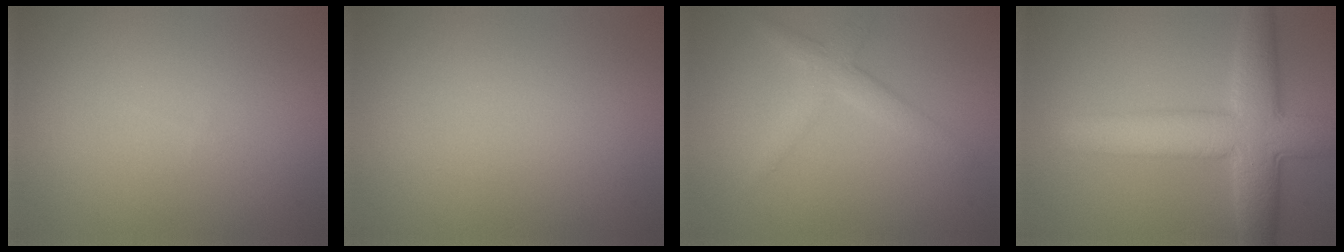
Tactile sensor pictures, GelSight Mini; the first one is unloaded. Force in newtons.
{"total": 0.0}
{"total": 2.6, "press": 2.6, "slide": 0.2}
{"total": 8.2, "press": 8.2, "slide": 0.3}